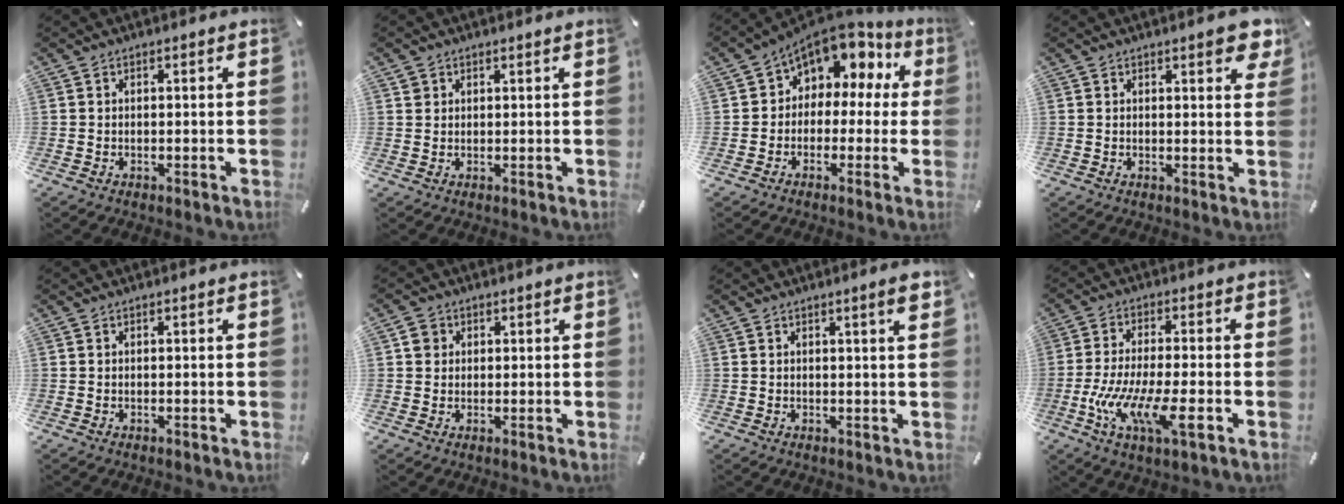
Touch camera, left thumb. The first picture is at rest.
{"total": 1.4, "force": [1.0, 1.0, 0.2], "torque": [0.004, -0.003, 0.018]}
{"total": 8.0, "force": [3.8, 6.3, 3.1], "torque": [-0.054, -0.037, 0.072]}
{"total": 4.6, "force": [2.6, 1.5, 3.4], "torque": [-0.042, -0.015, 0.039]}
{"total": 0.0}
{"total": 2.9, "force": [0.7, 2.7, 0.7], "torque": [-0.002, -0.001, 0.010]}
{"total": 3.4, "force": [1.5, 0.4, 3.0], "torque": [-0.045, -0.003, 0.021]}
{"total": 13.7, "force": [-4.6, 4.2, 12.2], "torque": [-0.241, -0.005, -0.075]}